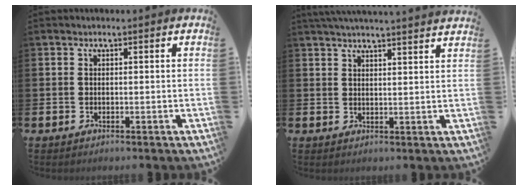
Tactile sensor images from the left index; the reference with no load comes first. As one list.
[{"total": 3.7, "force": [3.6, -0.7, 0.3], "torque": [-0.012, -0.018, 0.065]}]